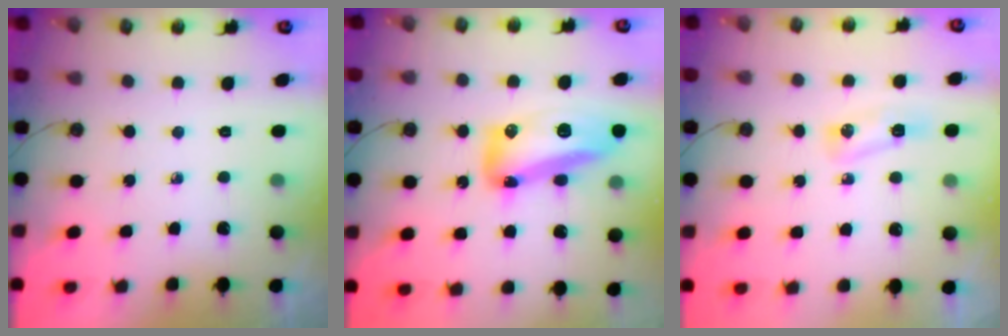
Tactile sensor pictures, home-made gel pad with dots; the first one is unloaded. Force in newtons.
{"total": 17.0, "press": 16.9, "slide": 1.8}
{"total": 5.5, "press": 5.5, "slide": 0.5}